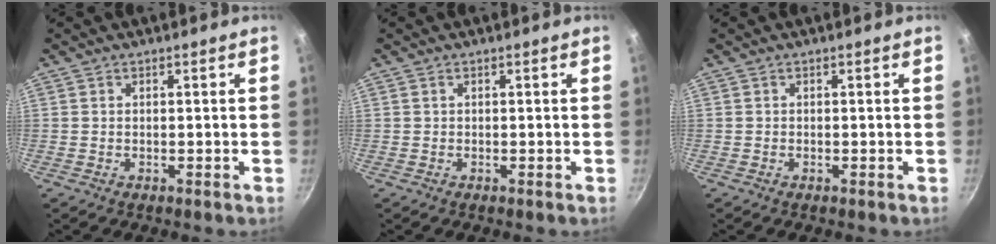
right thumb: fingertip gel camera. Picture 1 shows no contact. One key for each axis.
{"total": 0.0}
{"total": 0.0}